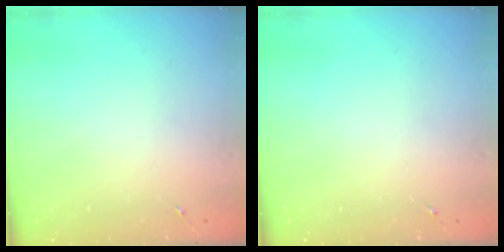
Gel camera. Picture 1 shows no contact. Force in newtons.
{"total": 0.0}